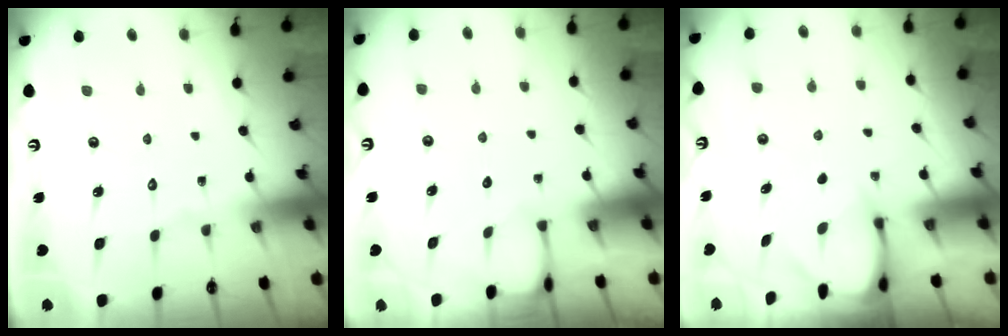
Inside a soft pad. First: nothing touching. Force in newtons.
{"total": 1.6, "press": 1.6, "slide": 0.1}
{"total": 3.5, "press": 3.5, "slide": 0.3}